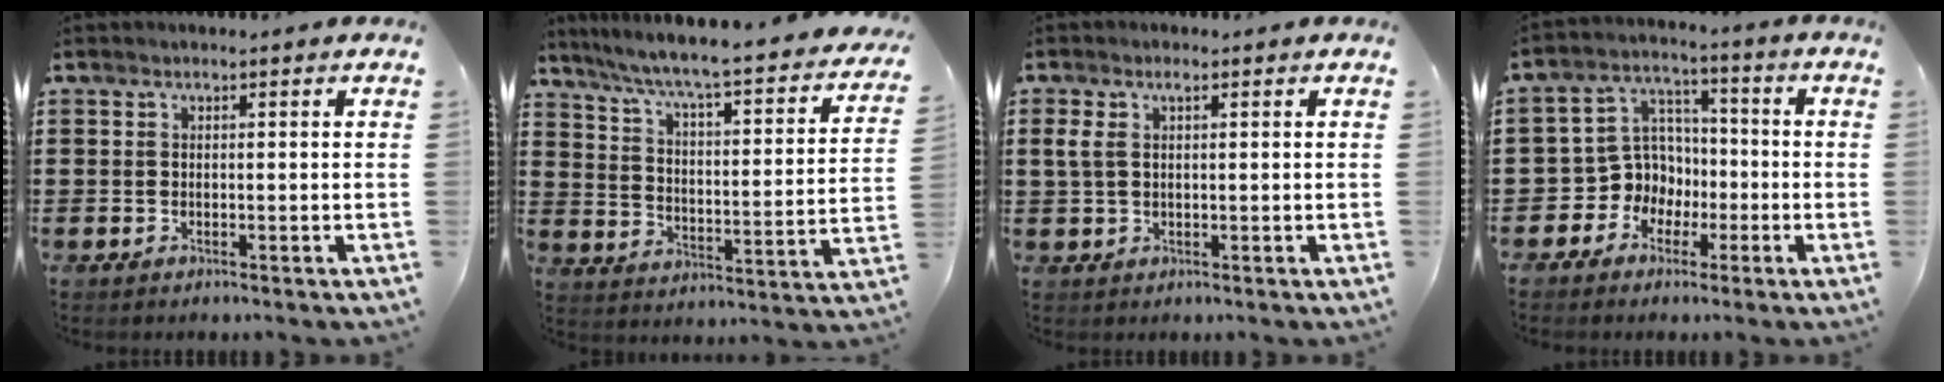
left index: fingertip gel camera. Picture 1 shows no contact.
{"total": 5.1, "force": [4.1, -0.4, 3.0], "torque": [-0.077, -0.046, 0.057]}
{"total": 2.4, "force": [0.6, 1.2, 2.0], "torque": [-0.057, 0.001, 0.005]}
{"total": 6.9, "force": [-1.7, 6.5, 1.4], "torque": [-0.071, -0.004, -0.036]}